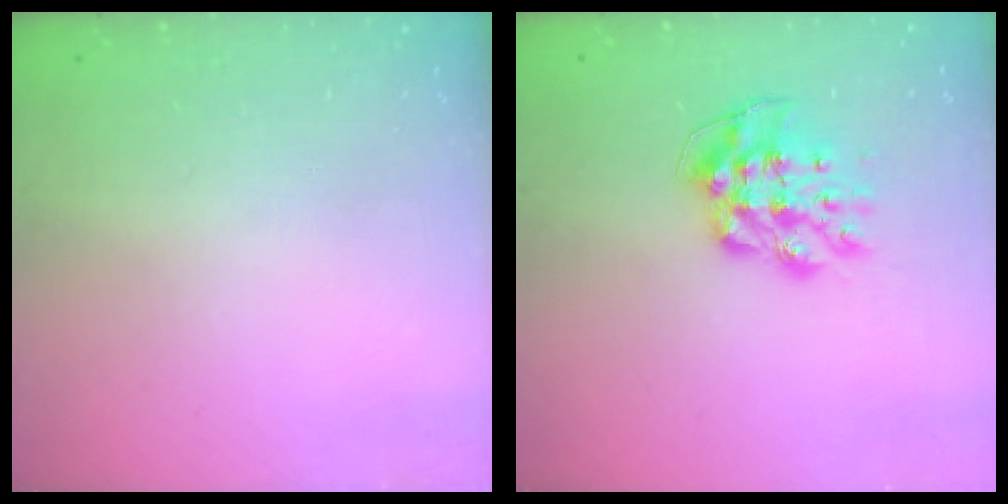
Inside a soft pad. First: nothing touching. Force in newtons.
{"total": 10.3, "press": 10.3, "slide": 1.0}